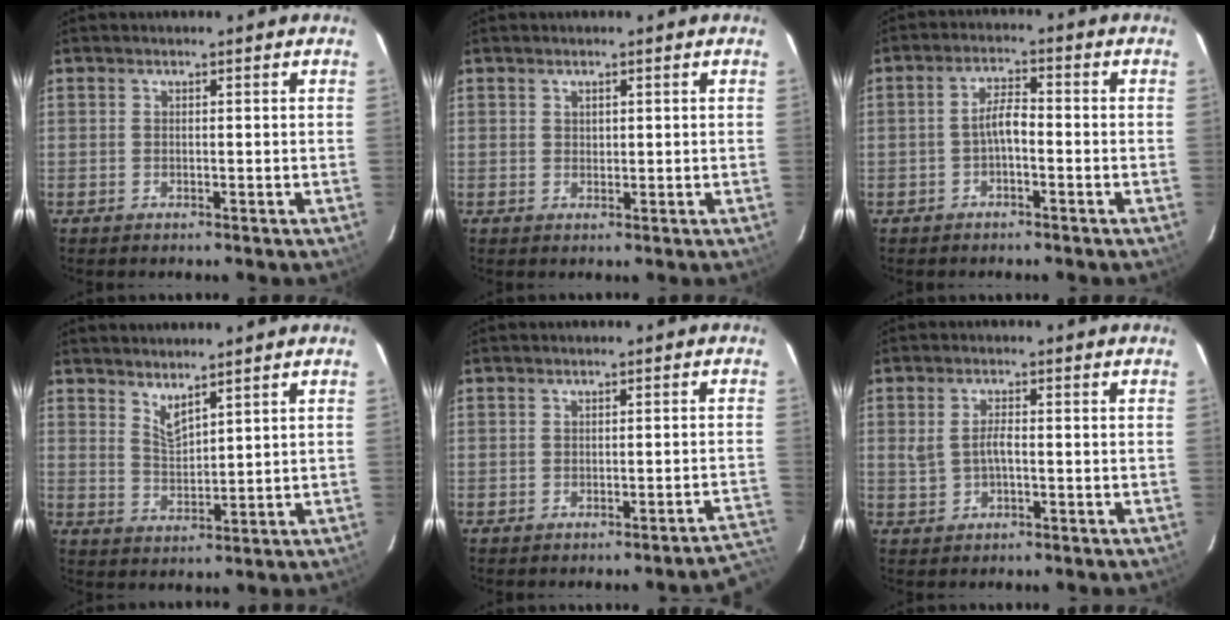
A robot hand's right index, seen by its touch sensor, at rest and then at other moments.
{"total": 1.0, "force": [0.7, 0.7, 0.3], "torque": [-0.002, 0.003, 0.012]}
{"total": 3.4, "force": [-1.4, 1.1, 2.9], "torque": [-0.057, 0.011, -0.026]}
{"total": 3.9, "force": [3.3, 0.8, 2.0], "torque": [-0.036, -0.009, 0.060]}
{"total": 4.9, "force": [-4.3, 0.6, 2.1], "torque": [-0.003, 0.020, -0.042]}
{"total": 3.3, "force": [-0.3, 1.6, 2.9], "torque": [-0.060, 0.002, 0.001]}